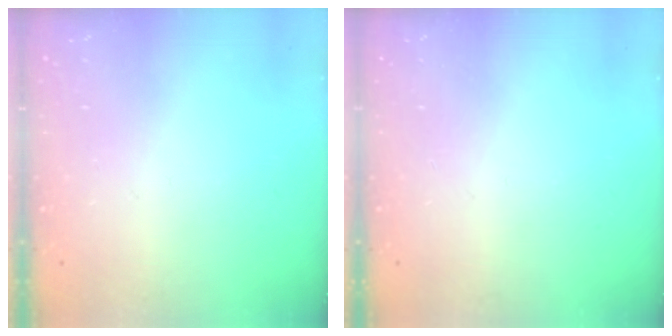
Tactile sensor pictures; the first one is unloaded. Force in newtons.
{"total": 0.0}